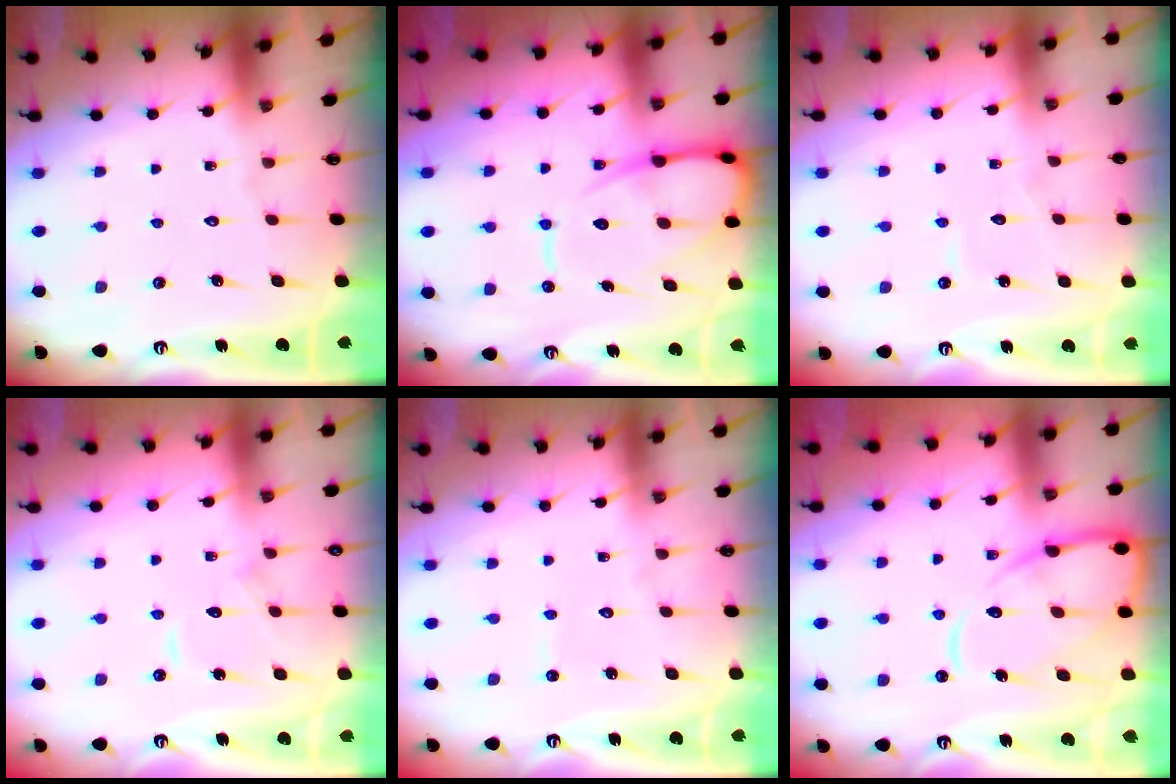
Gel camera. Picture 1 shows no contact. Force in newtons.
{"total": 12.3, "press": 12.2, "slide": 1.4}
{"total": 3.8, "press": 3.8, "slide": 0.3}
{"total": 6.8, "press": 6.7, "slide": 0.7}
{"total": 2.6, "press": 2.6, "slide": 0.2}
{"total": 13.3, "press": 13.2, "slide": 1.2}